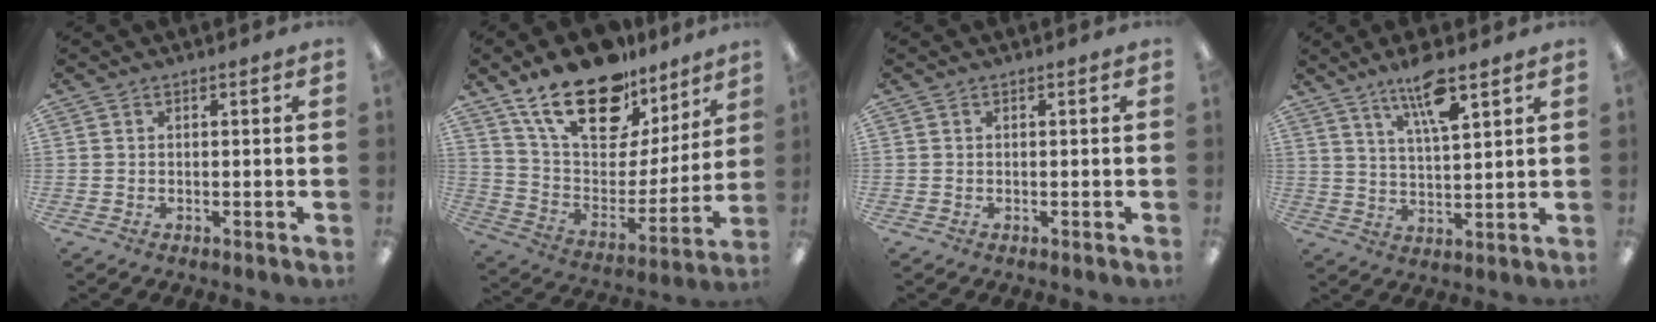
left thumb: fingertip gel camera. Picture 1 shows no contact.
{"total": 23.6, "force": [16.8, 11.1, 12.2], "torque": [-0.211, -0.103, 0.300]}
{"total": 0.0}
{"total": 9.5, "force": [6.8, 2.2, 6.2], "torque": [-0.113, -0.030, 0.116]}